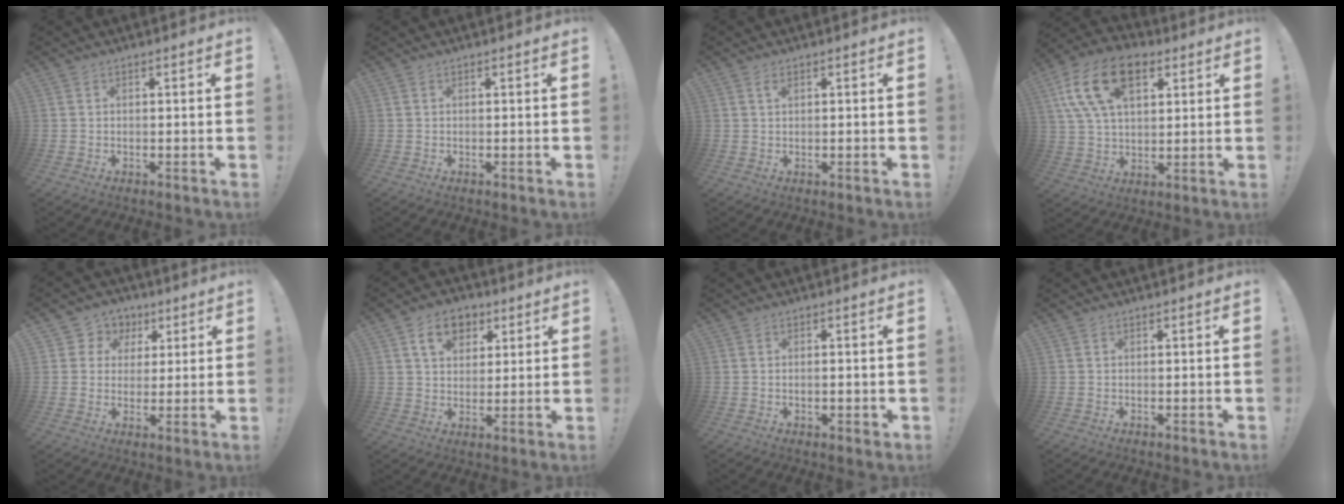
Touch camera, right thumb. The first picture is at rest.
{"total": 0.0}
{"total": 1.2, "force": [0.6, 0.5, 0.9], "torque": [-0.018, 0.003, 0.010]}
{"total": 18.4, "force": [8.1, 10.8, 12.5], "torque": [-0.236, -0.021, 0.144]}
{"total": 6.8, "force": [1.6, 6.5, 1.2], "torque": [-0.013, -0.010, 0.033]}
{"total": 11.9, "force": [5.5, 8.0, 6.9], "torque": [-0.103, -0.004, 0.103]}
{"total": 1.7, "force": [-0.4, 0.6, 1.5], "torque": [-0.023, 0.001, -0.008]}
{"total": 0.0}